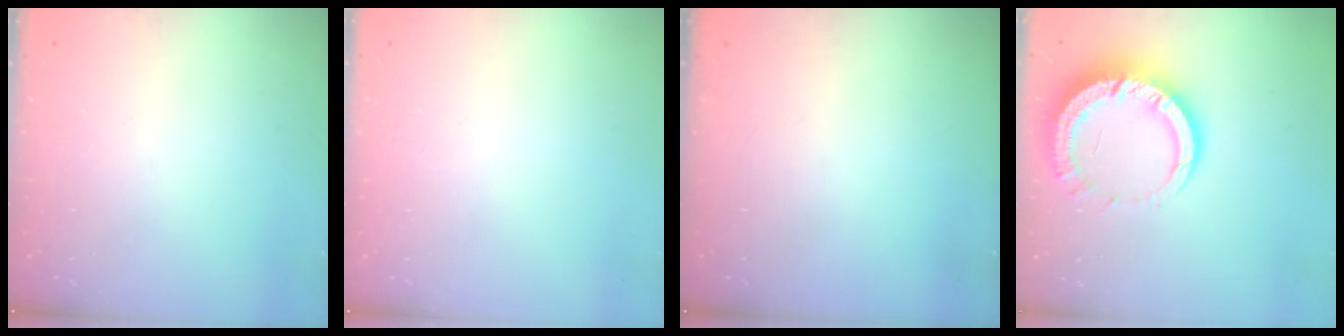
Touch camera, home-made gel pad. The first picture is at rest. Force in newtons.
{"total": 2.5, "press": 2.5, "slide": 0.2}
{"total": 0.0}
{"total": 12.4, "press": 12.4, "slide": 1.2}